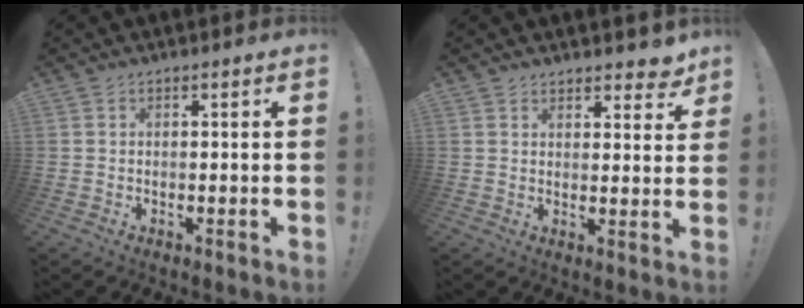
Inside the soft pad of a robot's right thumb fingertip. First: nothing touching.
{"total": 4.9, "force": [4.0, 2.2, 1.7], "torque": [-0.014, -0.027, 0.071]}